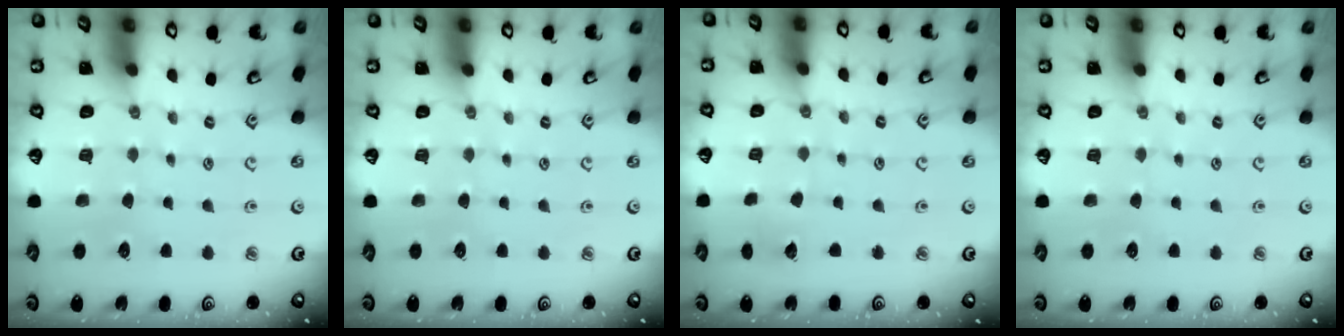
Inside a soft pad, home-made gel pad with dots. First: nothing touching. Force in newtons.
{"total": 0.0}
{"total": 2.8, "press": 2.7, "slide": 0.3}
{"total": 0.0}